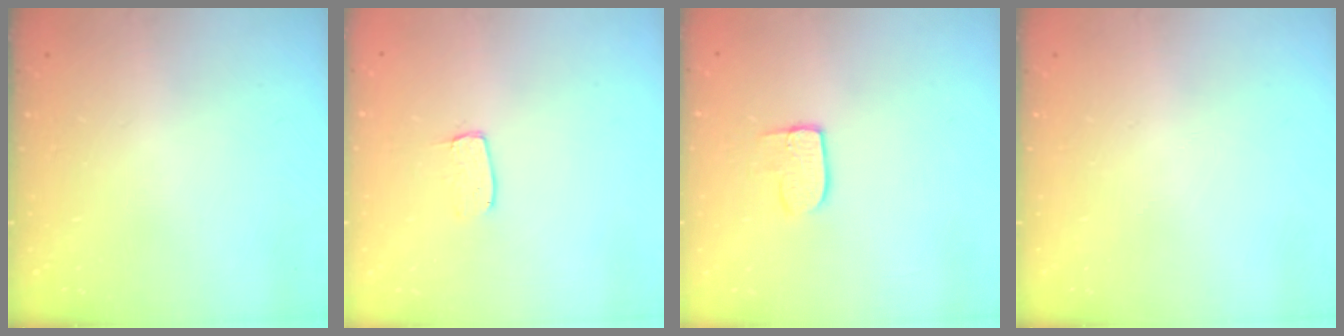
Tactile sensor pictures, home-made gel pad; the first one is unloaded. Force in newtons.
{"total": 3.6, "press": 3.6, "slide": 0.2}
{"total": 6.9, "press": 6.9, "slide": 0.2}
{"total": 0.0}